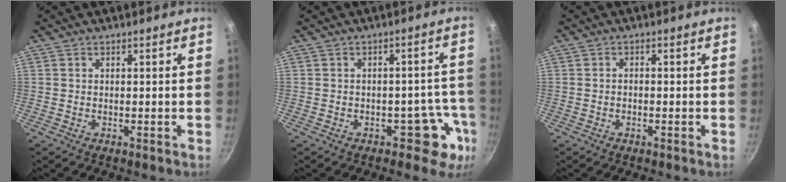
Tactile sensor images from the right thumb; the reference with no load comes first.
{"total": 7.2, "force": [-3.3, 5.1, 4.0], "torque": [0.024, 0.046, -0.028]}
{"total": 1.0, "force": [-0.4, 0.7, 0.7], "torque": [-0.016, 0.008, -0.008]}